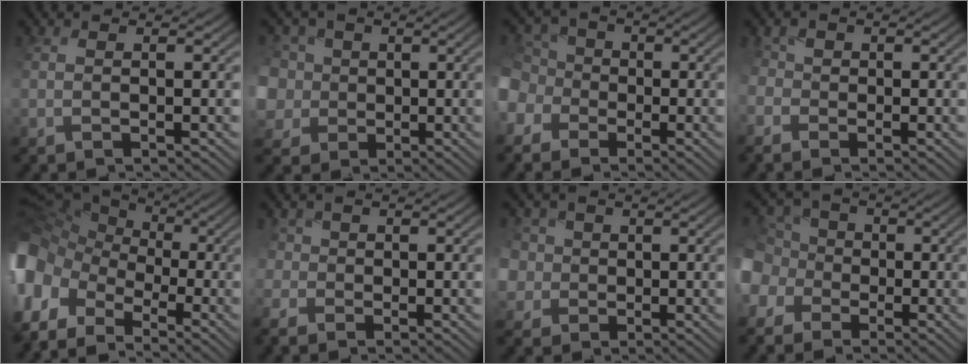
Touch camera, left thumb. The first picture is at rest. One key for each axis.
{"total": 8.7, "fx": 1.8, "fy": 8.1, "fz": 2.8, "tx": -0.121, "ty": 0.013, "tz": 0.009}
{"total": 6.9, "fx": -2.1, "fy": 6.1, "fz": 2.5, "tx": -0.092, "ty": -0.008, "tz": -0.060}
{"total": 3.1, "fx": -1.4, "fy": 2.5, "fz": 1.2, "tx": -0.037, "ty": -0.001, "tz": -0.029}
{"total": 14.5, "fx": -3.7, "fy": 10.7, "fz": 9.0, "tx": -0.252, "ty": -0.012, "tz": -0.053}
{"total": 2.8, "fx": -1.0, "fy": 2.5, "fz": 0.9, "tx": -0.032, "ty": -0.002, "tz": -0.021}
{"total": 7.1, "fx": 1.8, "fy": 6.5, "fz": 2.3, "tx": -0.090, "ty": 0.022, "tz": 0.002}
{"total": 8.9, "fx": -2.1, "fy": 7.9, "fz": 3.4, "tx": -0.121, "ty": -0.014, "tz": -0.065}